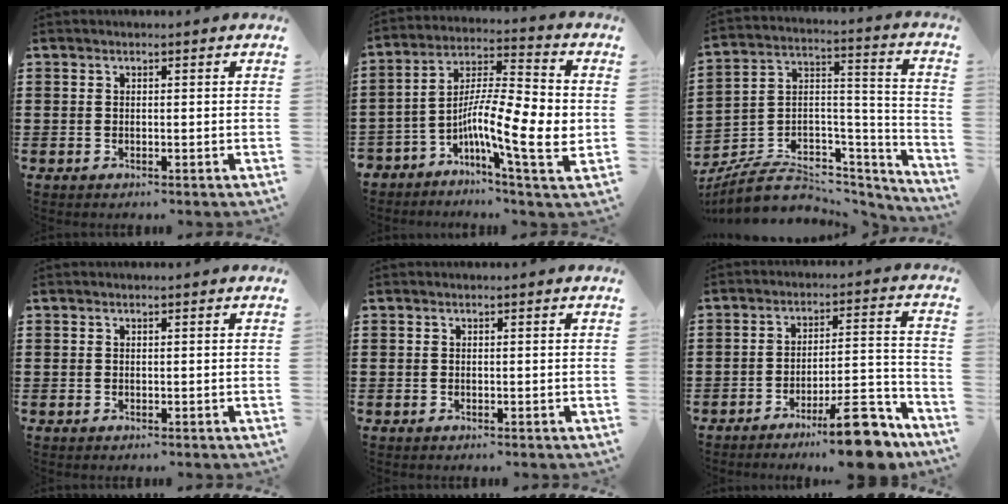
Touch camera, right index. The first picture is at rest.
{"total": 11.4, "force": [-2.6, 2.6, 10.7], "torque": [-0.208, -0.012, -0.050]}
{"total": 6.8, "force": [-4.8, 4.0, 2.6], "torque": [-0.062, 0.004, -0.092]}
{"total": 0.0}
{"total": 0.0}
{"total": 12.2, "force": [-9.0, 2.2, 7.8], "torque": [-0.099, 0.034, -0.158]}